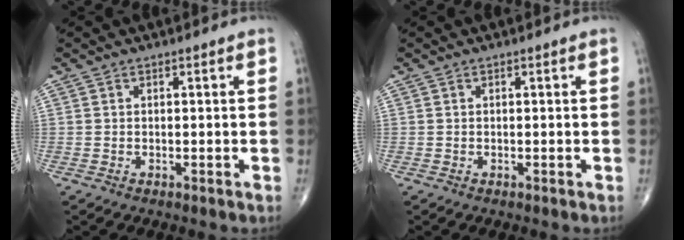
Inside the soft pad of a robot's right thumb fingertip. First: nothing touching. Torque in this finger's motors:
{"motor_torque": [-0.12, -0.03, 0.00, 0.00, 0.00]}